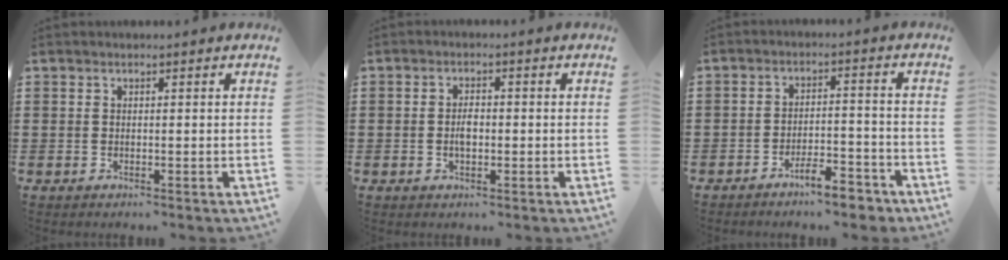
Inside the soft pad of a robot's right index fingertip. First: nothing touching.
{"total": 2.5, "force": [-0.3, 1.2, 2.2], "torque": [-0.042, 0.003, -0.005]}
{"total": 6.1, "force": [-5.3, 1.1, 2.9], "torque": [-0.043, 0.006, -0.096]}